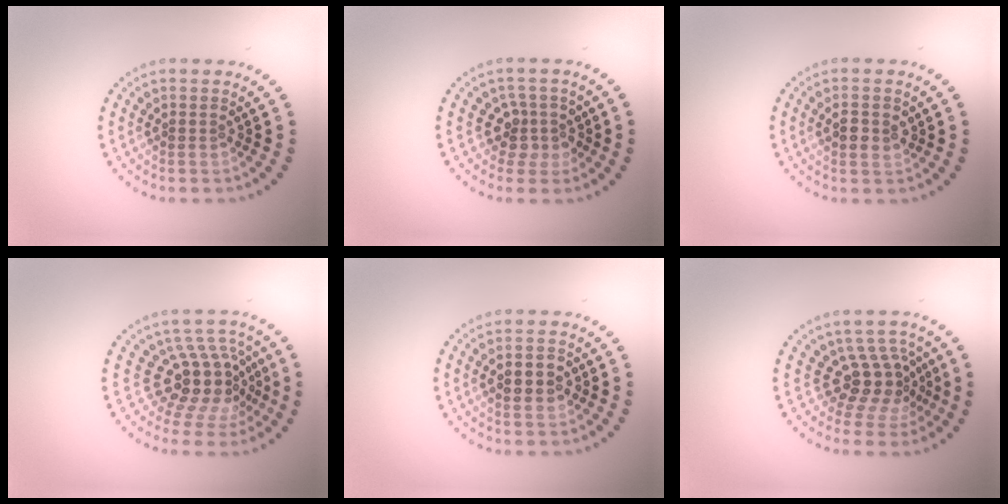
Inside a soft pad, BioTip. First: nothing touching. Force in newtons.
{"total": 2.5, "press": 1.9, "slide": 1.6}
{"total": 2.1, "press": 2.0, "slide": 0.7}
{"total": 5.1, "press": 3.7, "slide": 3.5}
{"total": 2.8, "press": 2.8, "slide": 0.2}
{"total": 4.0, "press": 2.9, "slide": 2.8}